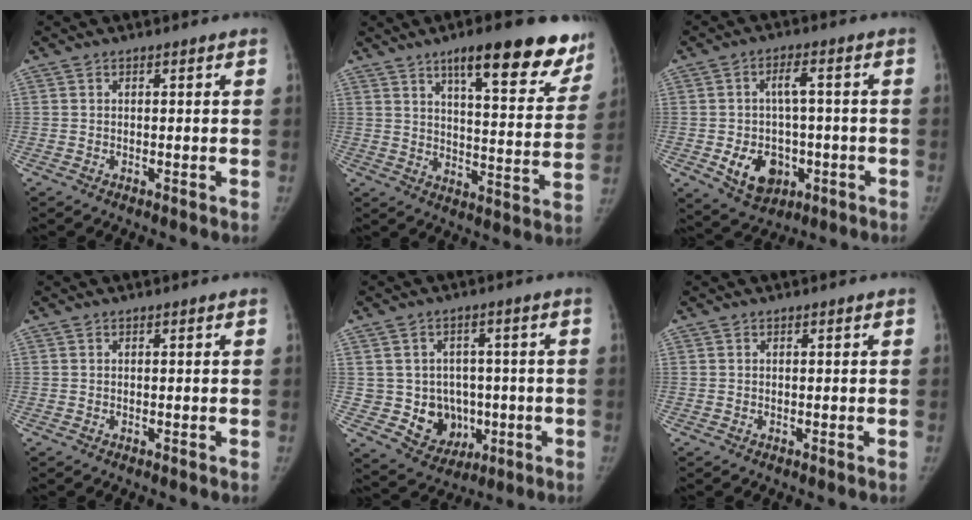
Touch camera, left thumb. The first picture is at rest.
{"total": 20.4, "force": [13.6, 5.8, 14.1], "torque": [-0.139, -0.057, 0.182]}
{"total": 10.4, "force": [-2.7, 7.1, 7.0], "torque": [-0.091, 0.014, -0.033]}
{"total": 0.0}
{"total": 9.4, "force": [-1.1, 8.5, 4.0], "torque": [-0.016, 0.009, 0.004]}
{"total": 0.0}